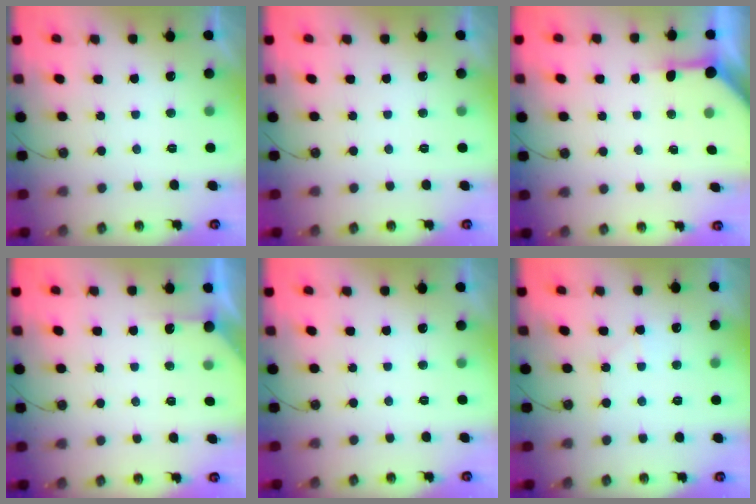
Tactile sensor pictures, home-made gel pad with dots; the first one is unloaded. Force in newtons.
{"total": 0.0}
{"total": 5.0, "press": 5.0, "slide": 0.5}
{"total": 2.3, "press": 2.3, "slide": 0.2}
{"total": 0.0}
{"total": 4.6, "press": 4.6, "slide": 0.7}